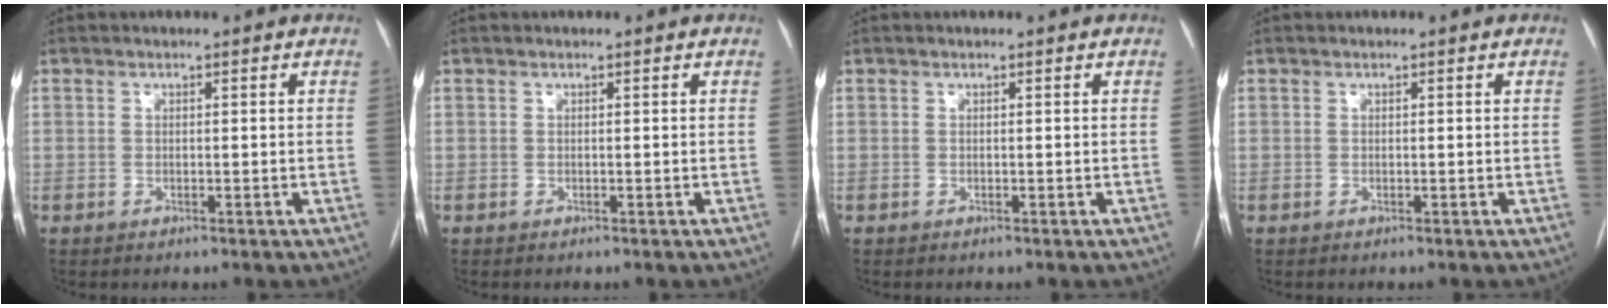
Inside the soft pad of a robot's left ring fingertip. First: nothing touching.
{"total": 0.0}
{"total": 0.0}
{"total": 0.0}